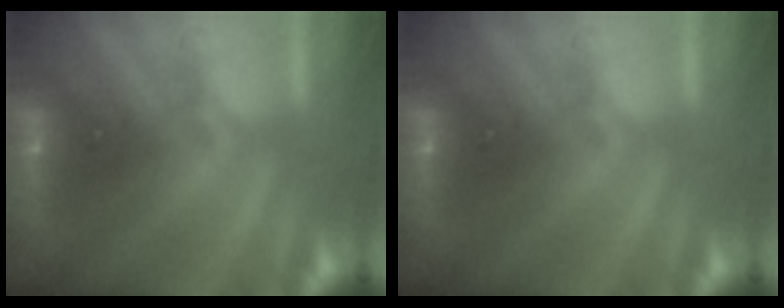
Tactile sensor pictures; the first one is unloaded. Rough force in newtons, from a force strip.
{"total": 0.0}